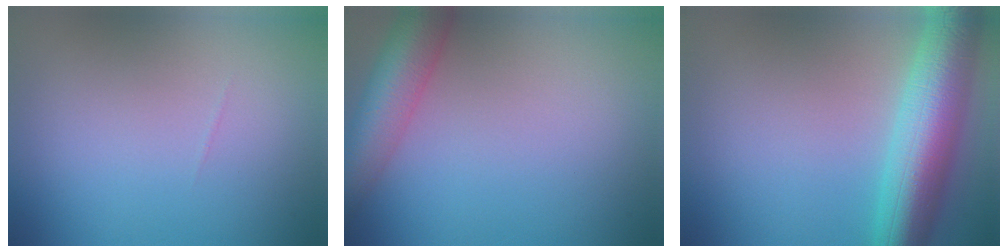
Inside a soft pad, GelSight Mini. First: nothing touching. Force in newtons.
{"total": 7.2, "press": 7.2, "slide": 0.4}
{"total": 9.3, "press": 9.3, "slide": 0.1}